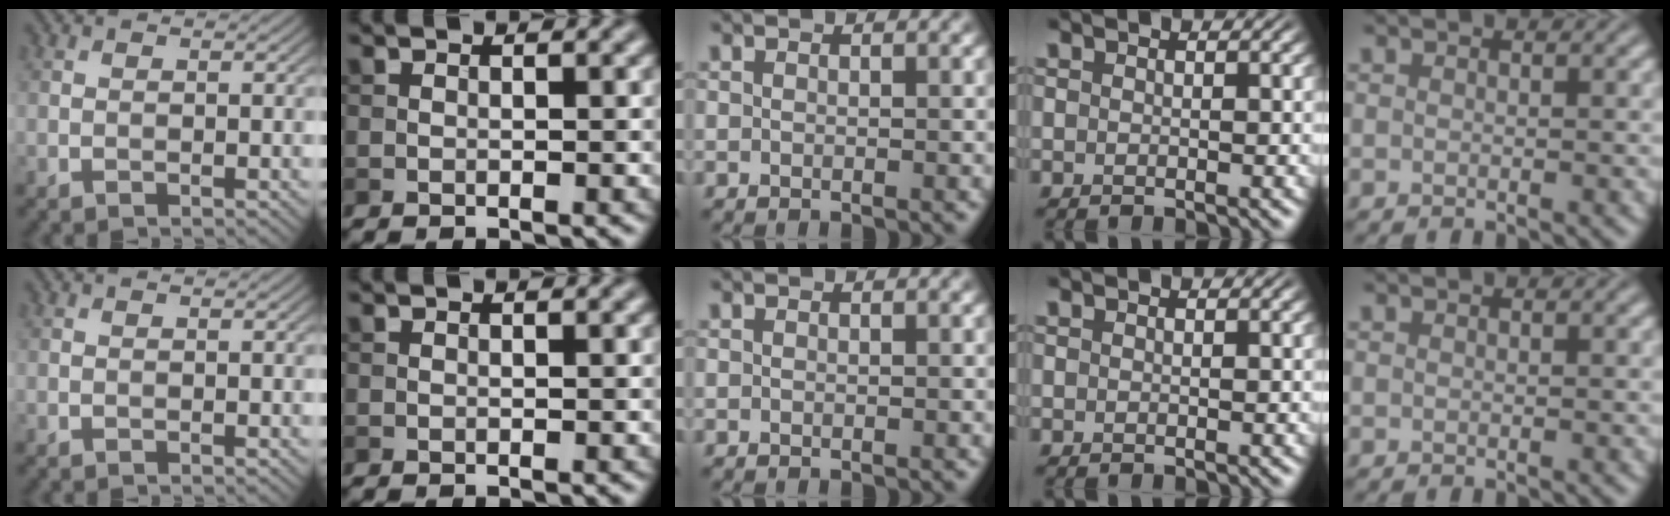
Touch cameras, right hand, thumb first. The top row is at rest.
{}